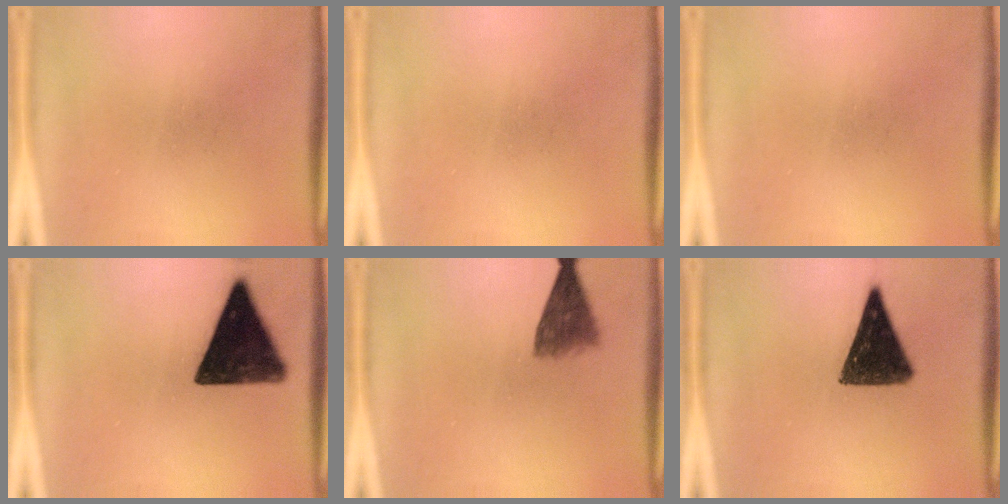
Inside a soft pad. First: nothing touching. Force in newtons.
{"total": 0.0}
{"total": 0.0}
{"total": 15.0}
{"total": 4.9}
{"total": 12.4}